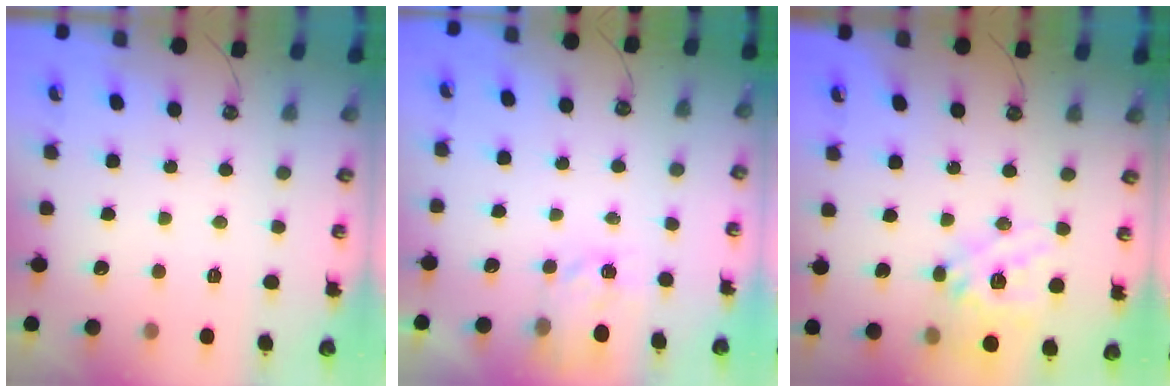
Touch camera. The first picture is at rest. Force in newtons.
{"total": 3.4, "press": 3.4, "slide": 0.4}
{"total": 18.0, "press": 17.9, "slide": 1.9}